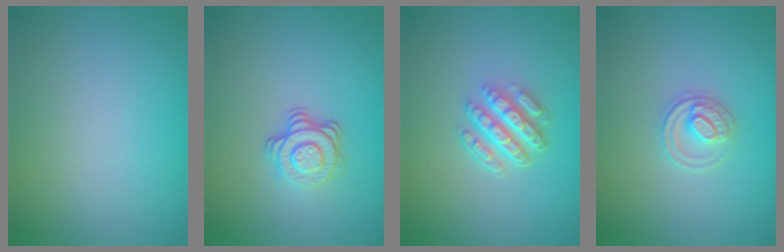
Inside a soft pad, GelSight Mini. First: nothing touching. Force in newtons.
{"total": 3.4, "press": 2.5, "slide": 2.3}
{"total": 4.8, "press": 3.5, "slide": 3.3}
{"total": 2.5, "press": 2.4, "slide": 0.3}